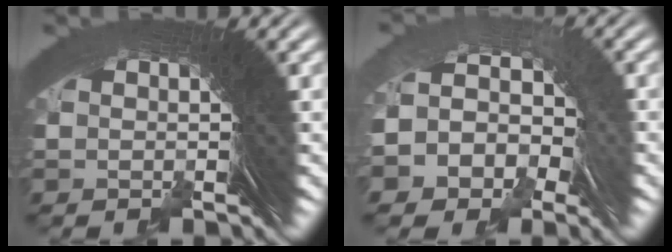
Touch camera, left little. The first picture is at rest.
{"total": 7.8, "force": [-0.3, 6.5, 4.4], "torque": [-0.109, -0.008, -0.013]}